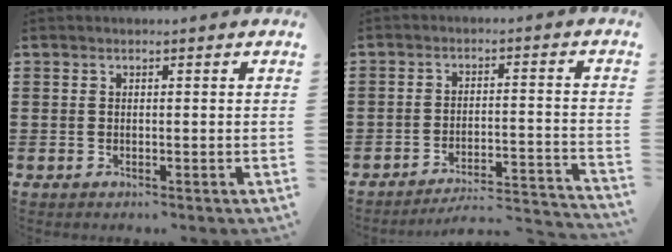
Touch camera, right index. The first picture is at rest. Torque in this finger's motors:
{"motor_torque": [-1.77, 0.37, -1.05, -0.21]}